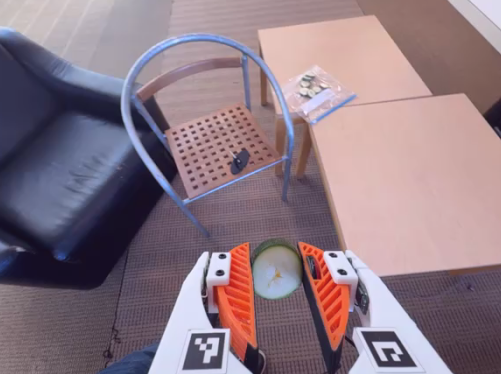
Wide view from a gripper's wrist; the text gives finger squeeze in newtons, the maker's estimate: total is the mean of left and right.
{"total": 7.6, "left": 7.4, "right": 7.9}